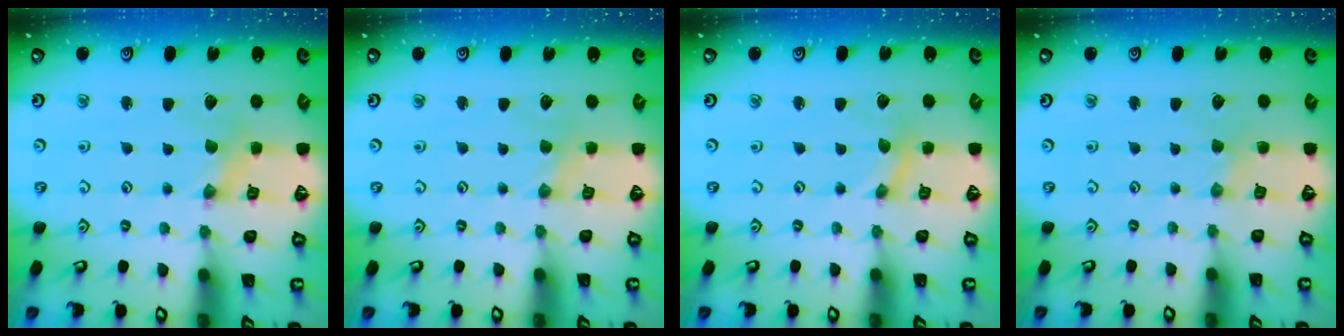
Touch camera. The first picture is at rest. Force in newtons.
{"total": 1.3, "press": 1.3, "slide": 0.1}
{"total": 0.0}
{"total": 0.9, "press": 0.9, "slide": 0.2}